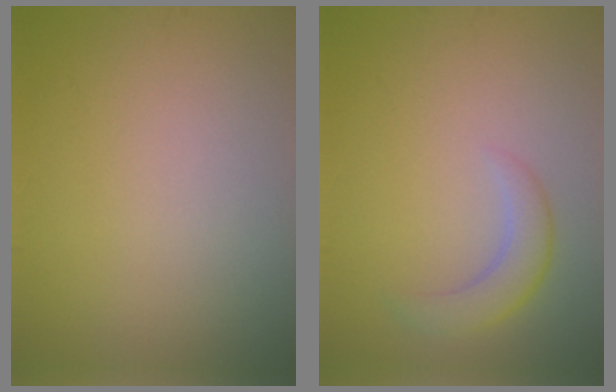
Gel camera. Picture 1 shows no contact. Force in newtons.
{"total": 2.7, "press": 2.7, "slide": 0.2}